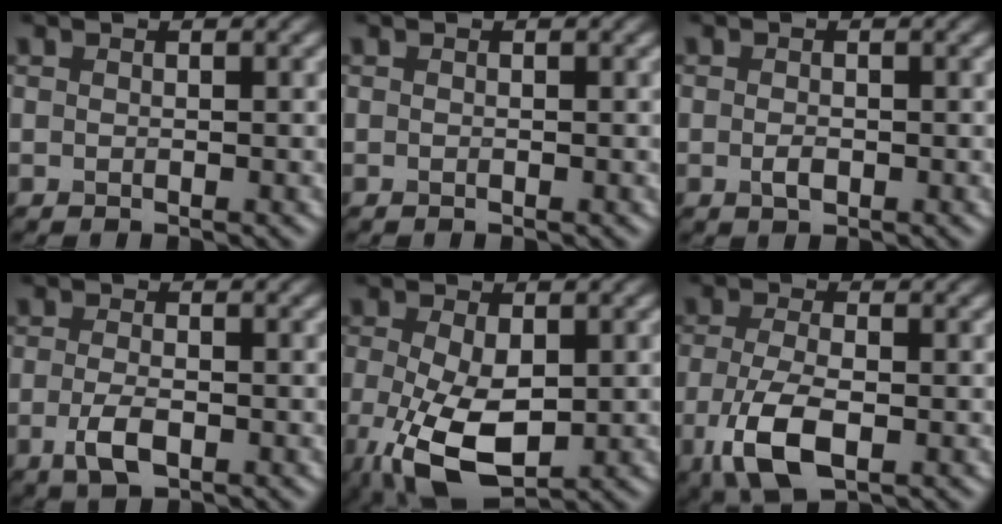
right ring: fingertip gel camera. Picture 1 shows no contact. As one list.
[{"total": 0.0}, {"total": 1.3, "force": [-0.4, 0.8, 0.9], "torque": [-0.018, -0.001, -0.008]}, {"total": 3.0, "force": [-1.1, 1.4, 2.4], "torque": [-0.052, -0.005, -0.024]}, {"total": 7.8, "force": [-1.9, 3.9, 6.5], "torque": [-0.149, -0.017, -0.031]}, {"total": 6.2, "force": [-2.0, 3.0, 5.0], "torque": [-0.123, -0.010, -0.041]}]